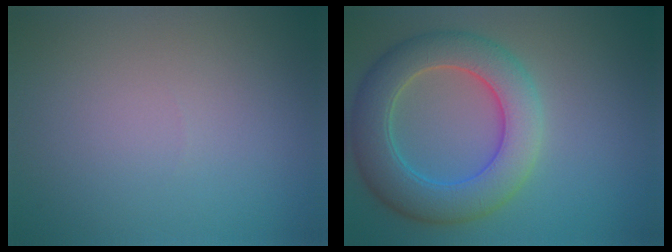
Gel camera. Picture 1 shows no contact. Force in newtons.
{"total": 7.5, "press": 7.5, "slide": 0.6}